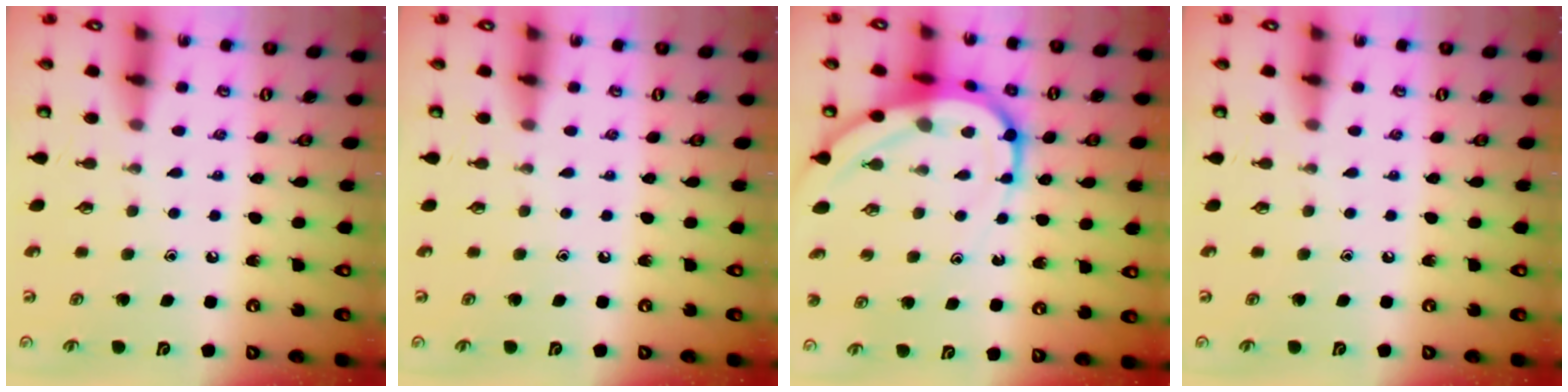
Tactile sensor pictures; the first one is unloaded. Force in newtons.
{"total": 0.0}
{"total": 11.2, "press": 11.1, "slide": 1.1}
{"total": 0.0}